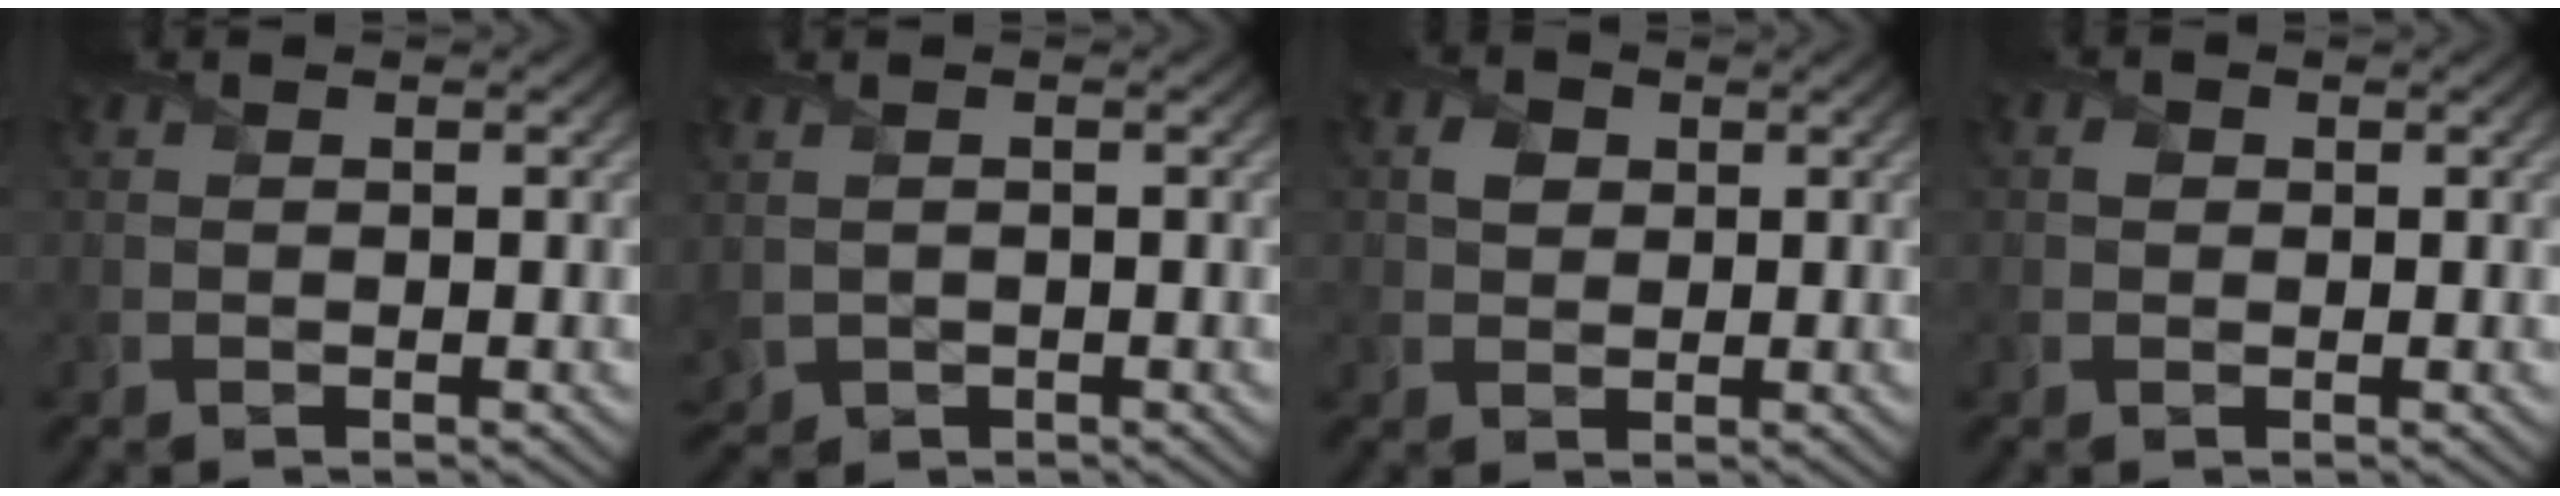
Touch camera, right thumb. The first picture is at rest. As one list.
[{"total": 2.7, "force": [-0.4, 1.9, 1.8], "torque": [-0.052, -0.008, -0.004]}, {"total": 2.4, "force": [0.6, 2.0, 1.2], "torque": [-0.027, 0.002, 0.007]}, {"total": 0.9, "force": [0.1, 0.8, 0.4], "torque": [-0.009, 0.001, -0.002]}]